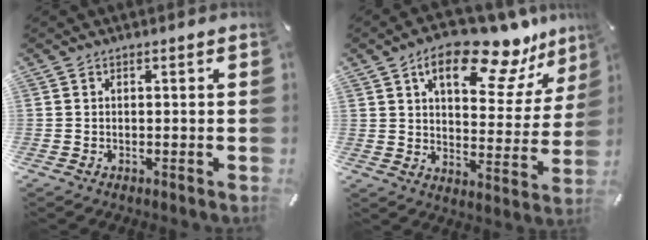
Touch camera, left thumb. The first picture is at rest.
{"total": 18.0, "force": [12.9, 7.6, 10.0], "torque": [-0.146, -0.088, 0.212]}